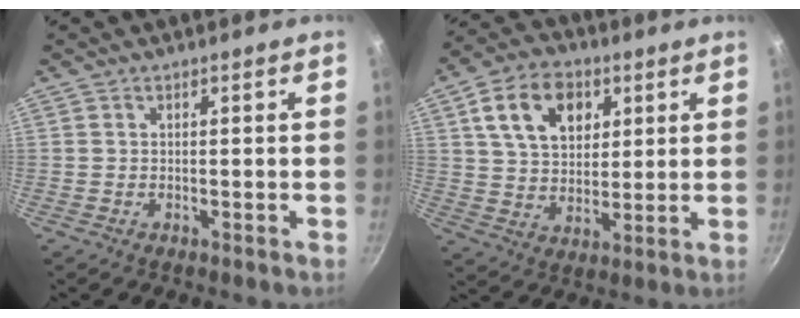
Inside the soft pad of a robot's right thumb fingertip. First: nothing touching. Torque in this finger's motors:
{"motor_torque": [0.16, 3.29, 1.08, 0.12, 0.09]}